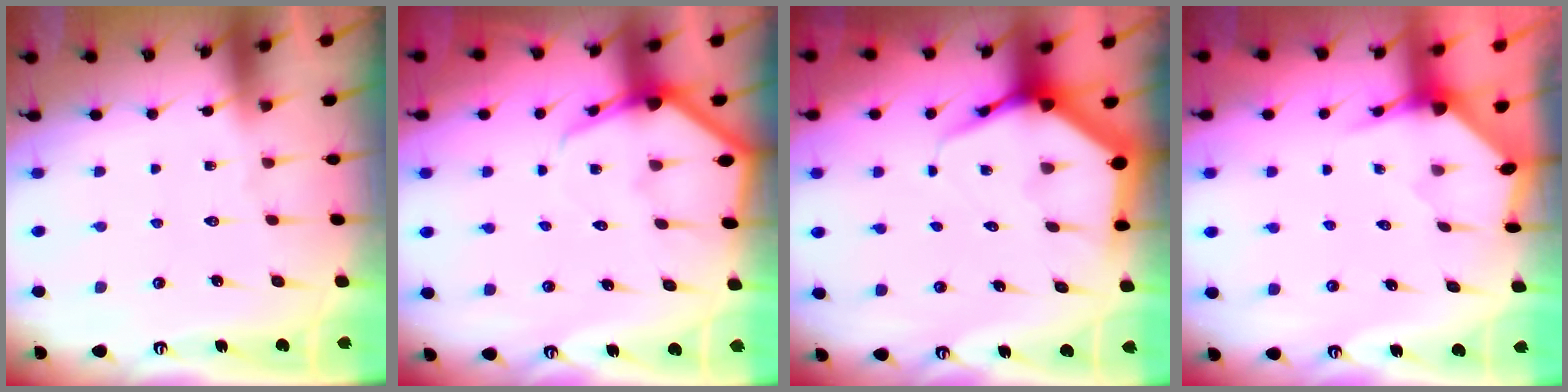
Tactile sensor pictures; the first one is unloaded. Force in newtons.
{"total": 5.4, "press": 5.3, "slide": 0.6}
{"total": 6.3, "press": 6.3, "slide": 0.7}
{"total": 3.2, "press": 3.2, "slide": 0.3}